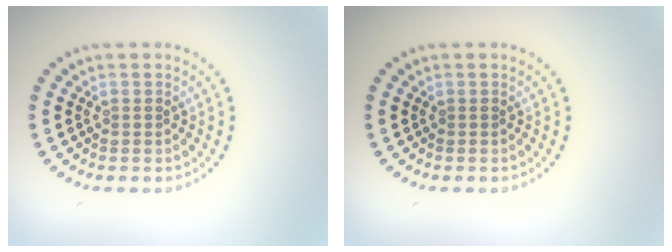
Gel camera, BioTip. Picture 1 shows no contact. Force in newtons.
{"total": 0.0}